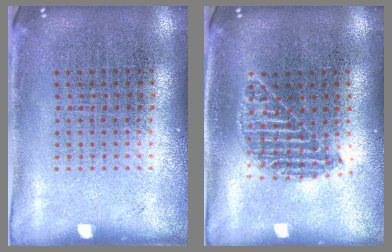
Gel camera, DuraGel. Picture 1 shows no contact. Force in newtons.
{"total": 1.1, "press": 1.0, "slide": 0.5}